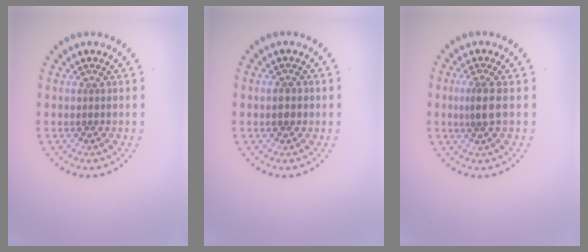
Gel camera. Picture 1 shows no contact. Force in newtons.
{"total": 1.4, "press": 1.4, "slide": 0.1}
{"total": 2.1, "press": 1.6, "slide": 1.3}